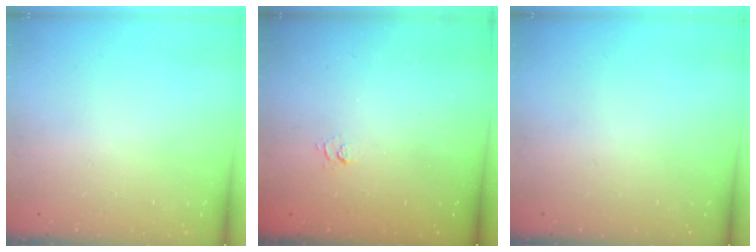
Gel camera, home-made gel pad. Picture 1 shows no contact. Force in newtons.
{"total": 1.9, "press": 1.5, "slide": 1.3}
{"total": 0.0}